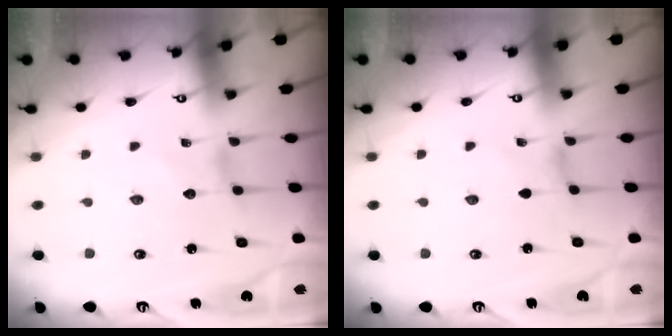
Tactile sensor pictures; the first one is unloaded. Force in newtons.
{"total": 0.0}